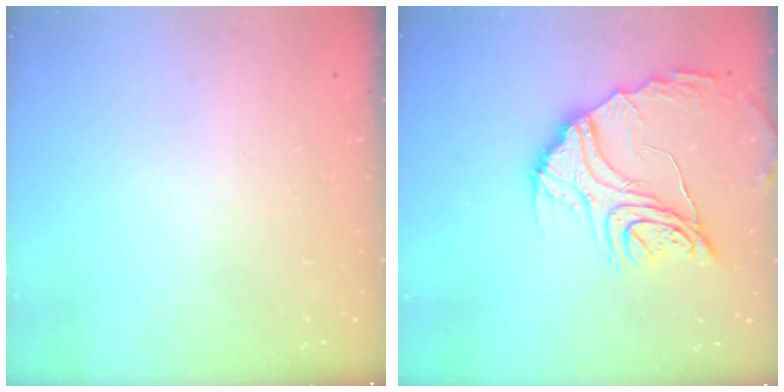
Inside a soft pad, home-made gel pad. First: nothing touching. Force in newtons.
{"total": 15.0, "press": 14.9, "slide": 1.4}